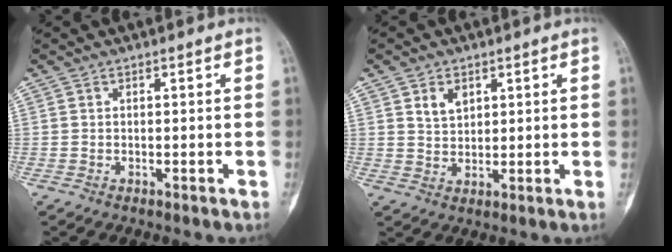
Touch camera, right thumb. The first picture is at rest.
{"total": 4.0, "force": [2.0, 2.7, 2.2], "torque": [-0.025, -0.015, 0.038]}